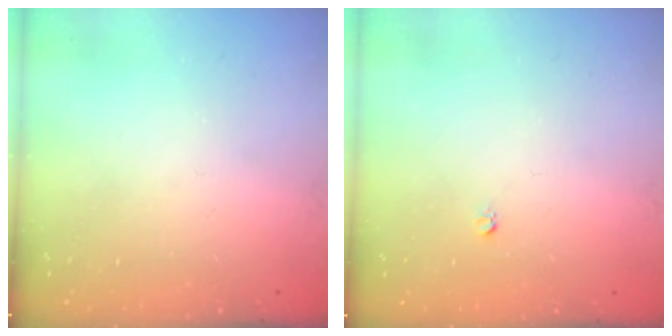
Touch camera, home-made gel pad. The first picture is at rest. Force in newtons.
{"total": 2.5, "press": 2.5, "slide": 0.2}